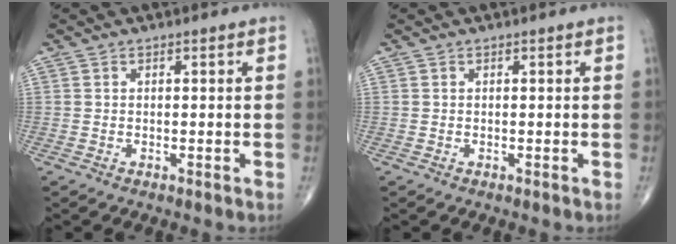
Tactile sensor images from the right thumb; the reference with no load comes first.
{"total": 0.0}